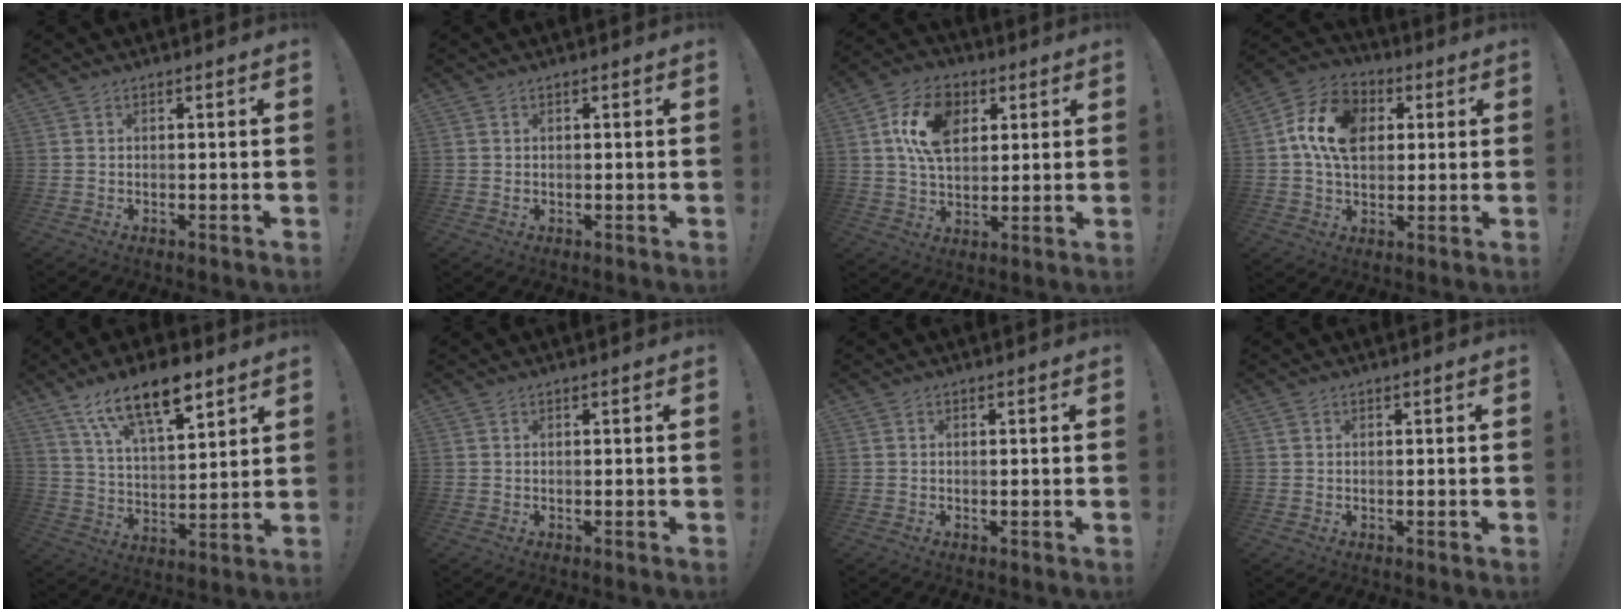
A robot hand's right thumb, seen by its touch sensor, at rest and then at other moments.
{"total": 0.0}
{"total": 15.2, "force": [5.0, 10.5, 9.8], "torque": [-0.175, -0.001, 0.095]}
{"total": 14.7, "force": [3.4, 10.7, 9.5], "torque": [-0.157, 0.006, 0.067]}
{"total": 14.9, "force": [10.1, 5.6, 9.4], "torque": [-0.167, -0.050, 0.178]}
{"total": 0.0}
{"total": 0.0}
{"total": 0.6, "force": [0.3, 0.5, 0.1], "torque": [-0.003, 0.001, 0.005]}